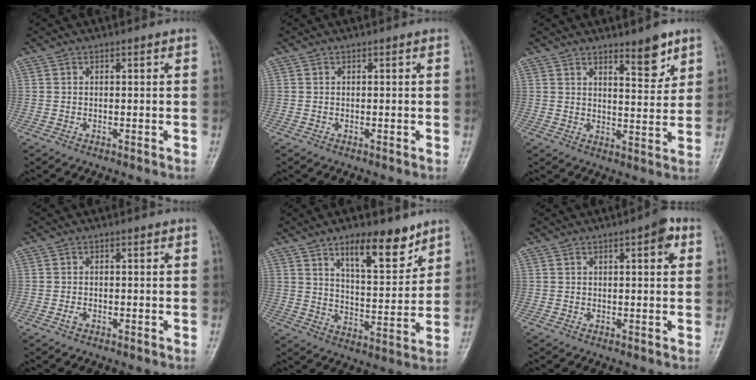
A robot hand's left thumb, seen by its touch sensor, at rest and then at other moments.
{"total": 0.0}
{"total": 6.7, "force": [4.5, 2.0, 4.4], "torque": [-0.048, -0.036, 0.067]}
{"total": 0.9, "force": [-0.4, 0.6, 0.6], "torque": [-0.011, -0.001, -0.008]}
{"total": 11.9, "force": [8.0, 4.4, 7.7], "torque": [-0.092, -0.057, 0.132]}
{"total": 5.5, "force": [2.3, 1.5, 4.7], "torque": [-0.052, -0.003, 0.025]}